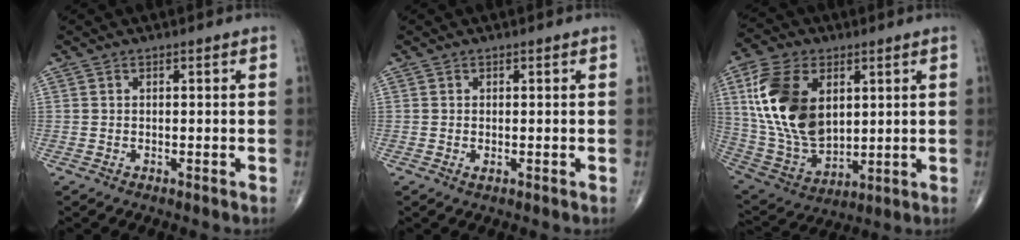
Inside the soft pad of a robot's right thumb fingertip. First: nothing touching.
{"total": 0.6, "force": [-0.1, 0.3, 0.5], "torque": [-0.009, -0.003, -0.002]}
{"total": 20.2, "force": [5.1, 12.5, 15.0], "torque": [-0.285, -0.021, 0.107]}